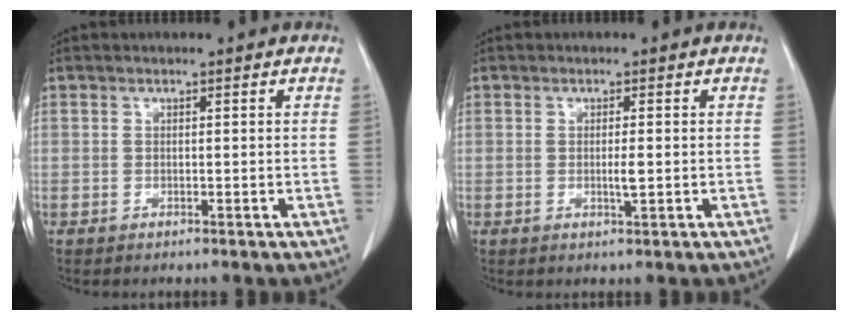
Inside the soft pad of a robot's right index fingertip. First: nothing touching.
{"total": 2.3, "force": [-0.2, 0.5, 2.2], "torque": [-0.044, -0.002, -0.001]}